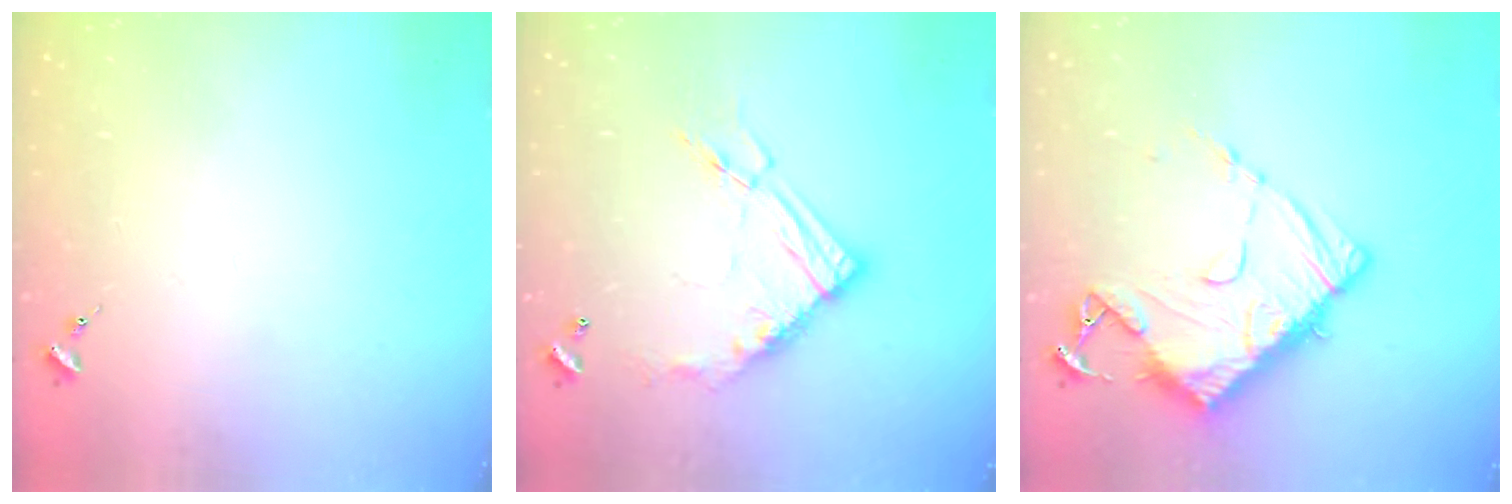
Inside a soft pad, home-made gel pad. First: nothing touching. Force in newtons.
{"total": 15.2, "press": 15.1, "slide": 1.7}
{"total": 13.3, "press": 13.2, "slide": 1.3}